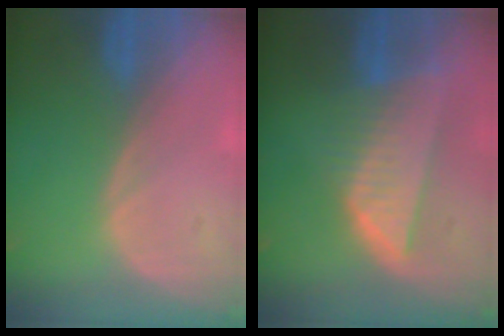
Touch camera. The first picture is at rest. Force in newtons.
{"total": 8.3, "press": 7.3, "slide": 4.0}